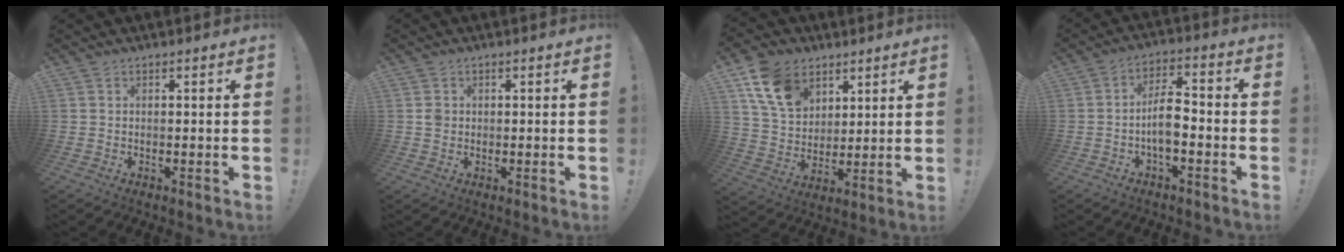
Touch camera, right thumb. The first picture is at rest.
{"total": 4.6, "force": [0.0, 4.2, 1.9], "torque": [-0.017, 0.004, 0.001]}
{"total": 14.8, "force": [7.8, 10.3, 7.3], "torque": [-0.124, -0.027, 0.154]}
{"total": 8.8, "force": [-2.5, 4.2, 7.3], "torque": [-0.125, 0.014, -0.045]}